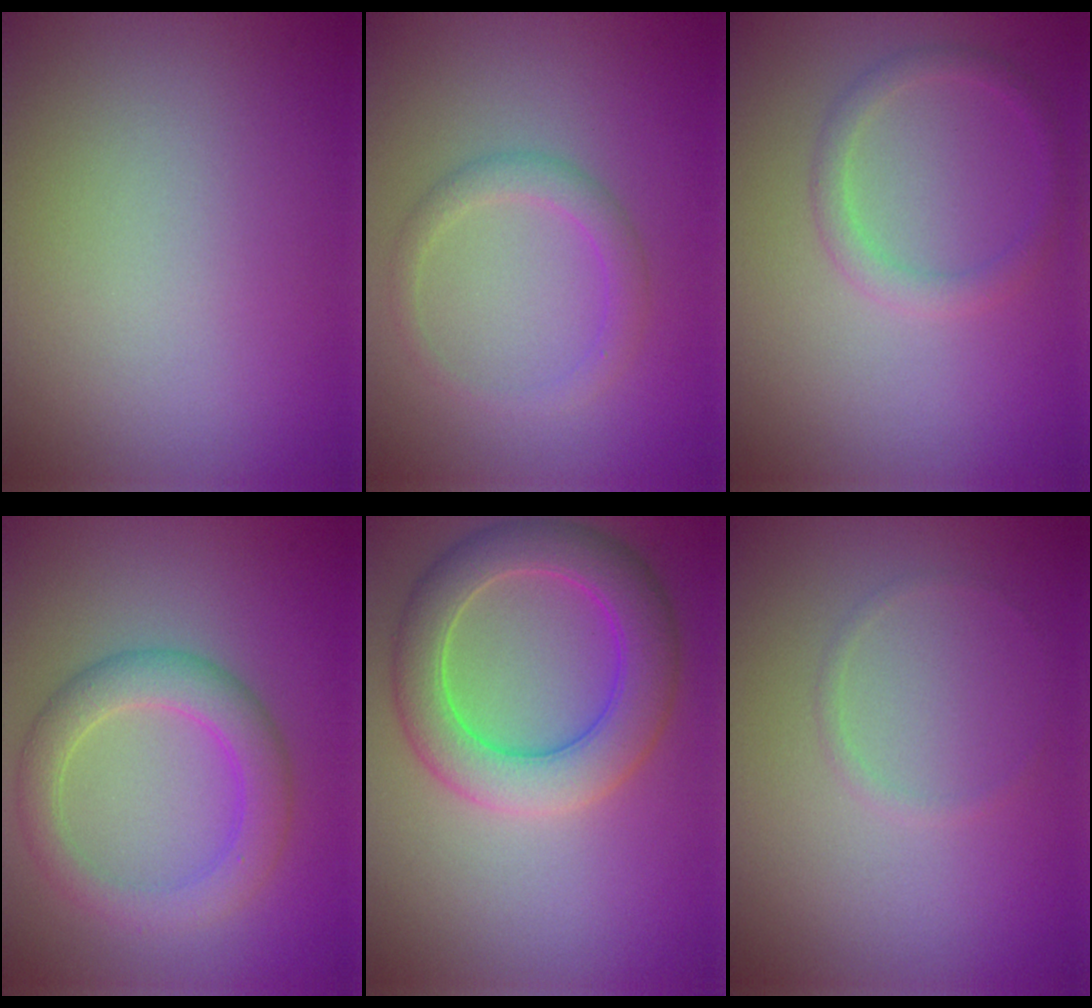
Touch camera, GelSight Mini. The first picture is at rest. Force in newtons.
{"total": 2.0, "press": 2.0, "slide": 0.2}
{"total": 1.9, "press": 1.9, "slide": 0.1}
{"total": 4.2, "press": 4.2, "slide": 0.4}
{"total": 6.4, "press": 6.4, "slide": 0.4}
{"total": 0.7, "press": 0.7, "slide": 0.1}